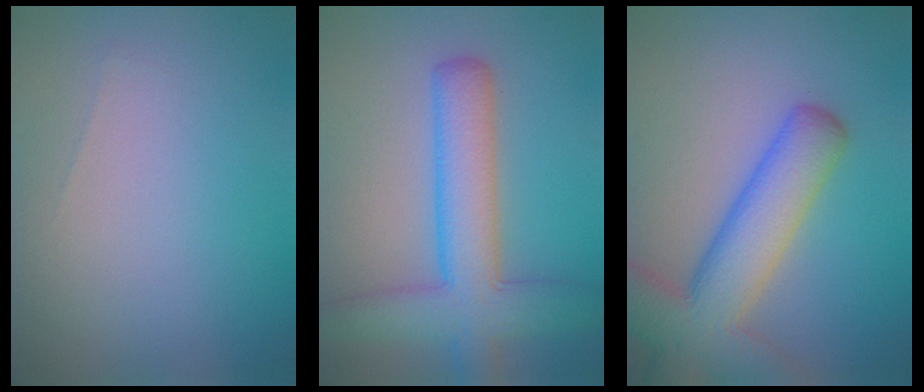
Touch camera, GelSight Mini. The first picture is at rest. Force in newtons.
{"total": 6.8, "press": 6.8, "slide": 0.4}
{"total": 8.5, "press": 8.5, "slide": 0.5}